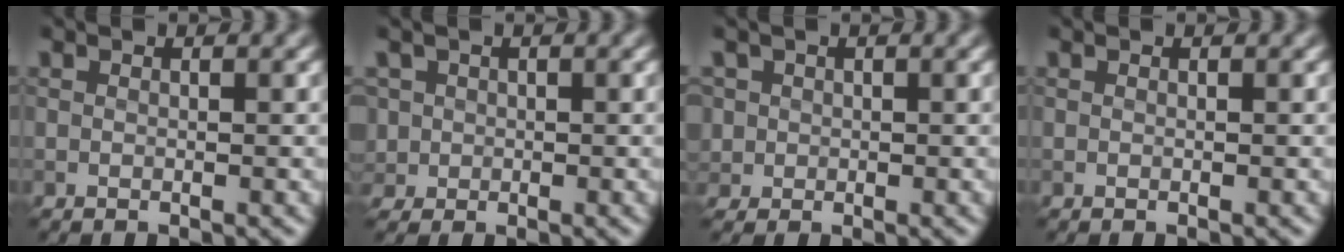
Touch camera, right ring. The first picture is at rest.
{"total": 2.5, "force": [0.2, 2.4, 0.5], "torque": [-0.008, 0.014, 0.002]}
{"total": 2.1, "force": [0.4, 2.1, 0.4], "torque": [-0.006, 0.007, 0.017]}
{"total": 0.0}